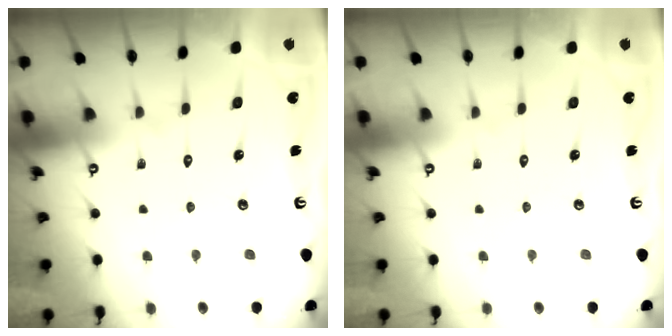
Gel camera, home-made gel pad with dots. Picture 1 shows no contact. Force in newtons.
{"total": 0.0}